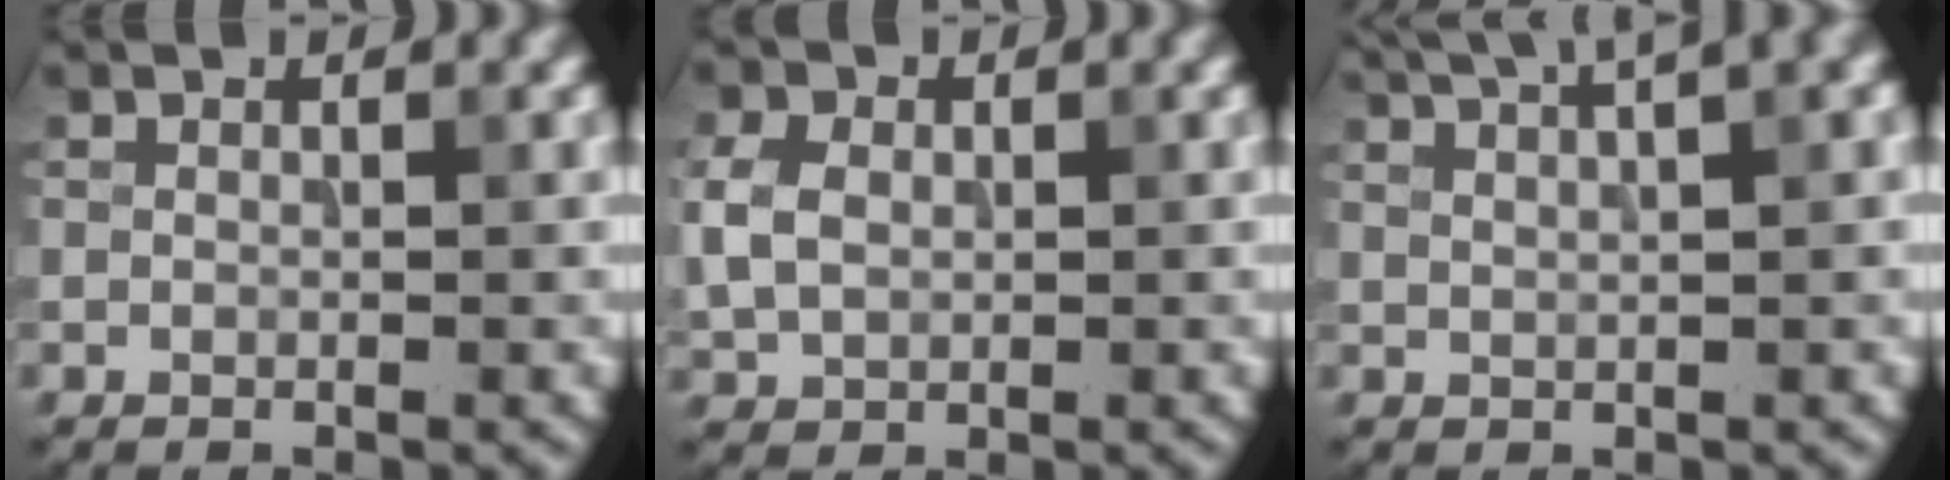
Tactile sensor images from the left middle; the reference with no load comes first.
{"total": 3.3, "force": [0.2, 2.6, 2.1], "torque": [-0.055, 0.009, 0.000]}
{"total": 6.6, "force": [4.7, 1.4, 4.5], "torque": [-0.054, 0.034, 0.051]}